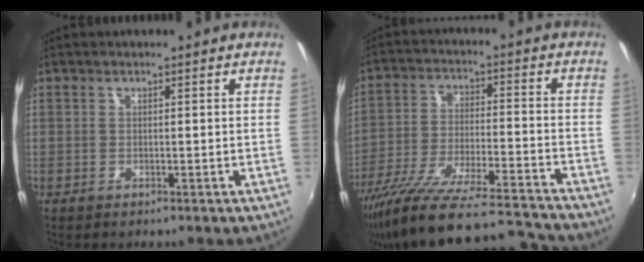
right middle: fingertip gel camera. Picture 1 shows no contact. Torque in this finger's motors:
{"motor_torque": [1.09, -1.04, 0.58, 0.21]}